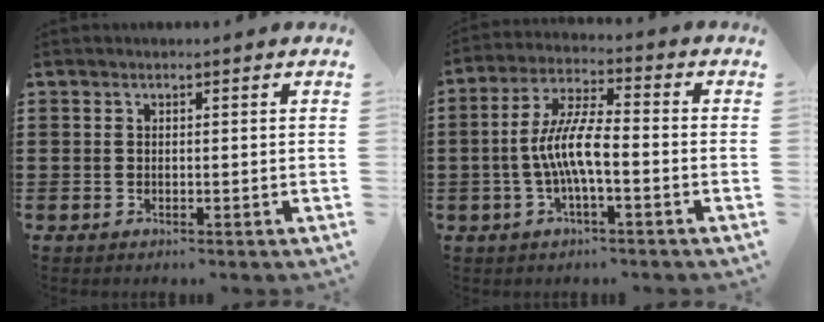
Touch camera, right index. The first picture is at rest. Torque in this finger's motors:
{"motor_torque": [1.54, -0.60, 0.73, 0.21]}